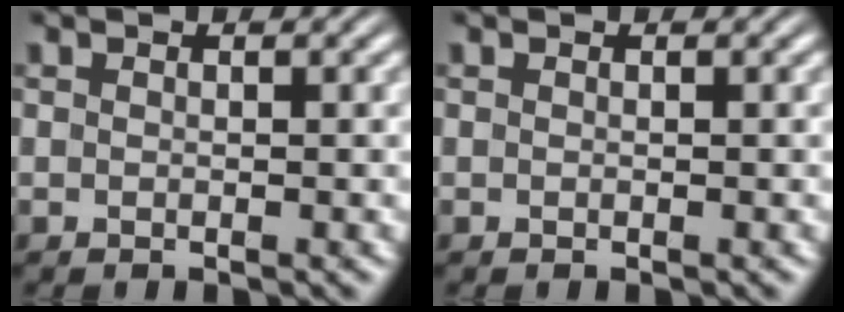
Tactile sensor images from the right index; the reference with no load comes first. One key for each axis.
{"total": 0.0}